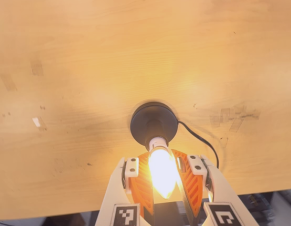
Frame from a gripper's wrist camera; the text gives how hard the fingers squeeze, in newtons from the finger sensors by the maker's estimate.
{"total": 16.6, "left": 16.6, "right": 16.6}